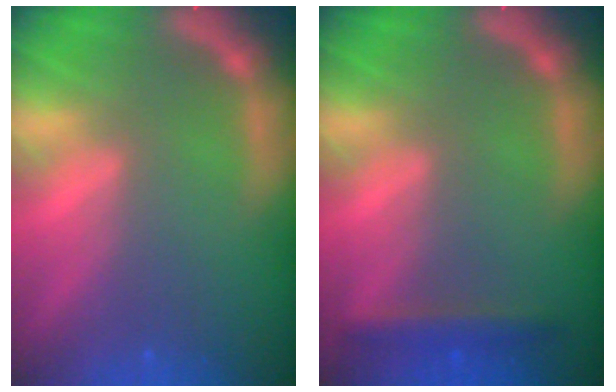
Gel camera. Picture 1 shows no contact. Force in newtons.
{"total": 2.4}